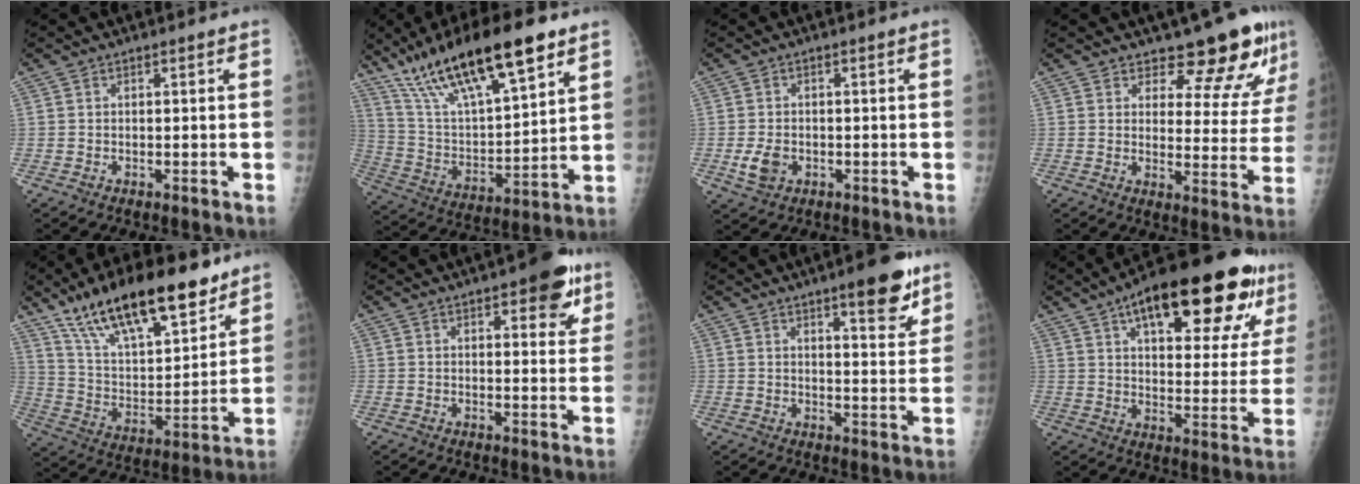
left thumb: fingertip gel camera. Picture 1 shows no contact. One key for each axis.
{"total": 24.1, "fx": 15.2, "fy": 7.0, "fz": 17.3, "tx": -0.286, "ty": -0.035, "tz": 0.277}
{"total": 4.1, "fx": -1.2, "fy": 2.9, "fz": 2.6, "tx": -0.047, "ty": 0.000, "tz": -0.018}
{"total": 12.2, "fx": 10.2, "fy": 4.4, "fz": 5.1, "tx": -0.024, "ty": -0.080, "tz": 0.118}
{"total": 23.8, "fx": 16.1, "fy": 8.7, "fz": 15.3, "tx": -0.222, "ty": -0.050, "tz": 0.279}
{"total": 9.0, "fx": 4.8, "fy": 3.4, "fz": 6.8, "tx": -0.057, "ty": -0.016, "tz": 0.055}
{"total": 10.1, "fx": 6.3, "fy": 2.6, "fz": 7.4, "tx": -0.077, "ty": -0.035, "tz": 0.084}
{"total": 27.7, "fx": 14.7, "fy": 10.4, "fz": 21.1, "tx": -0.279, "ty": -0.008, "tz": 0.213}